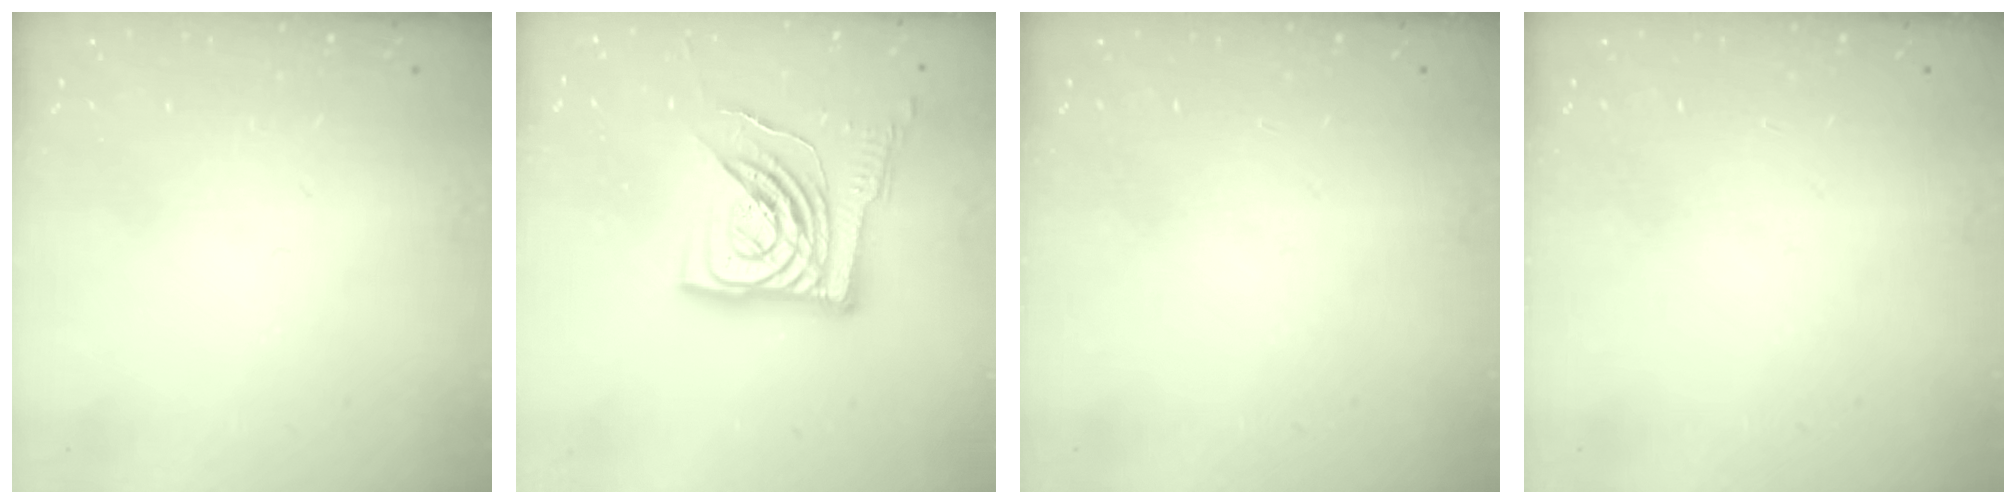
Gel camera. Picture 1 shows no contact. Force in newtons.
{"total": 15.5, "press": 15.4, "slide": 1.8}
{"total": 0.0}
{"total": 0.0}